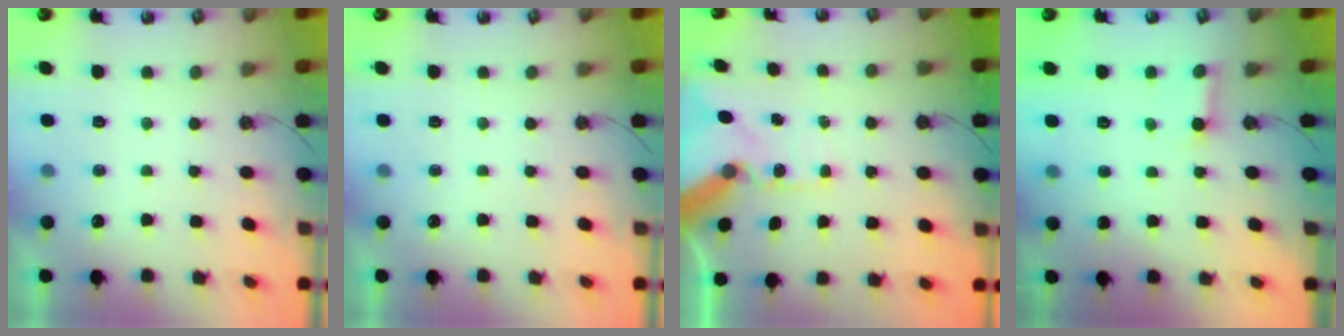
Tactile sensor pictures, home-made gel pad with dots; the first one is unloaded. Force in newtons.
{"total": 0.0}
{"total": 15.0, "press": 14.8, "slide": 2.4}
{"total": 2.8, "press": 2.7, "slide": 0.3}